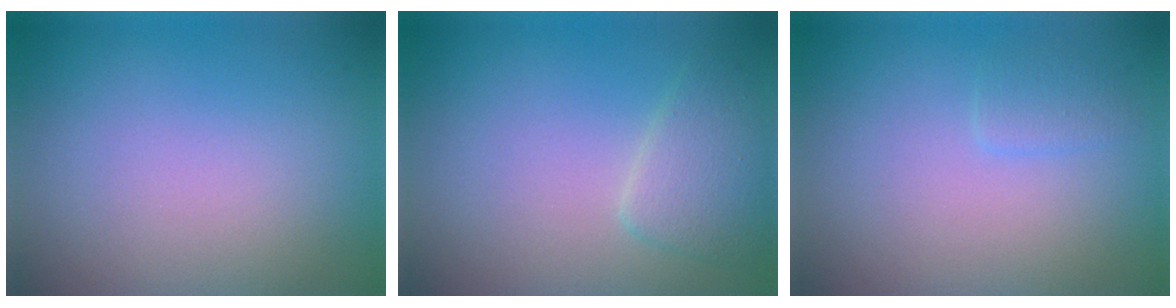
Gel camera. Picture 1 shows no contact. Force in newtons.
{"total": 2.4, "press": 2.4, "slide": 0.1}
{"total": 1.0, "press": 1.0, "slide": 0.0}